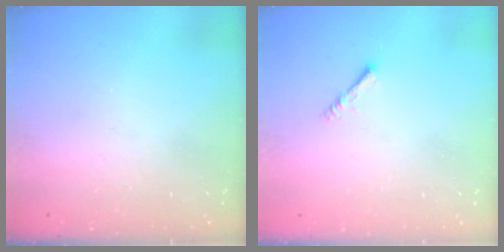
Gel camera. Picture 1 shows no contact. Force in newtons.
{"total": 1.4, "press": 1.3, "slide": 0.3}